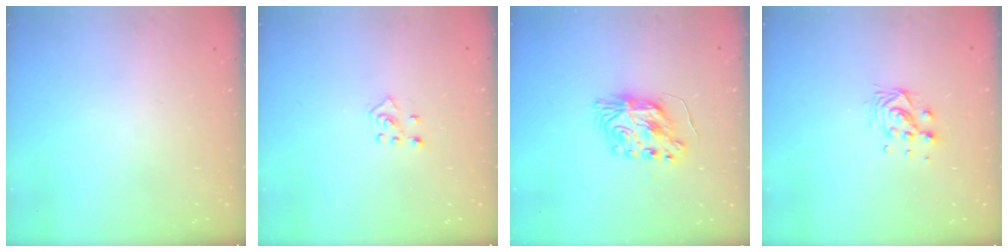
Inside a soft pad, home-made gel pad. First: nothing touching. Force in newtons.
{"total": 3.9, "press": 3.8, "slide": 0.8}
{"total": 8.9, "press": 8.9, "slide": 0.6}
{"total": 7.0, "press": 7.0, "slide": 0.4}